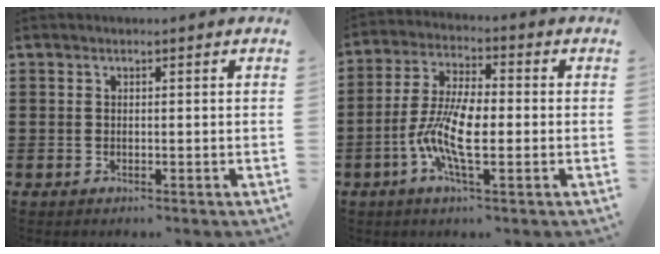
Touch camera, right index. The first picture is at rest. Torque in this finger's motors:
{"motor_torque": [2.14, 0.00, 0.32, 0.21]}